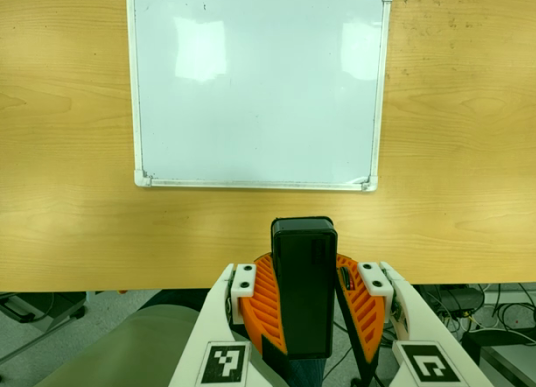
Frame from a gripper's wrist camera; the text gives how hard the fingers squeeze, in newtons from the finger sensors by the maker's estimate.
{"total": 10.2, "left": 10.2, "right": 10.2}